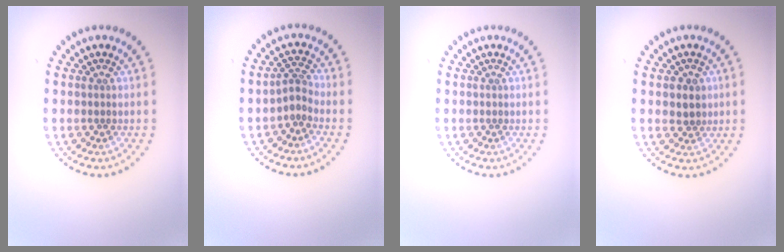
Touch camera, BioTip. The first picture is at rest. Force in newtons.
{"total": 1.8, "press": 1.2, "slide": 1.4}
{"total": 0.0}
{"total": 2.0, "press": 1.8, "slide": 0.8}